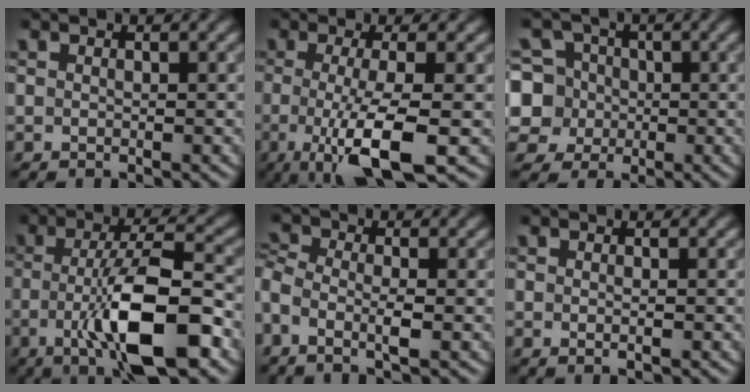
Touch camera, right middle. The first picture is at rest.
{"total": 7.9, "force": [-1.9, 1.9, 7.4], "torque": [-0.117, -0.013, -0.035]}
{"total": 8.1, "force": [-0.2, 7.6, 2.7], "torque": [-0.055, 0.026, -0.025]}
{"total": 10.1, "force": [-3.3, 2.7, 9.2], "torque": [-0.160, 0.004, -0.063]}
{"total": 3.0, "force": [-0.9, 1.0, 2.7], "torque": [-0.061, -0.004, -0.032]}
{"total": 0.6, "force": [-0.1, 0.1, 0.6], "torque": [-0.011, -0.003, -0.001]}